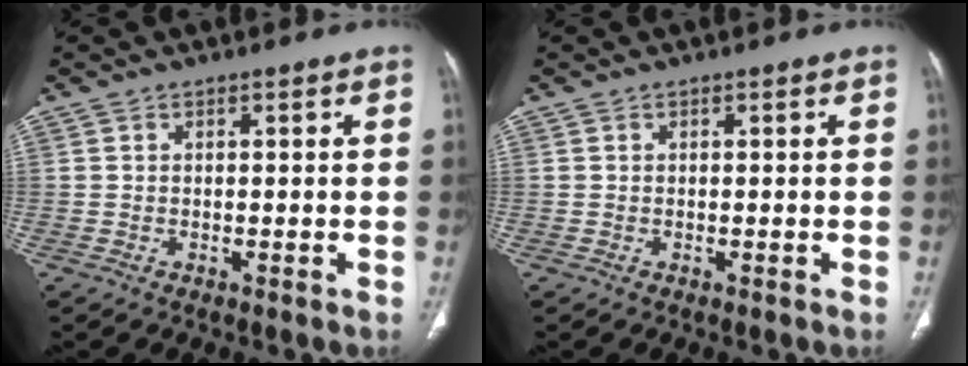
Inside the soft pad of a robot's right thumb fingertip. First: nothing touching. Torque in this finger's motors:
{"motor_torque": [0.00, 0.00, -0.07, 0.04, 0.00]}